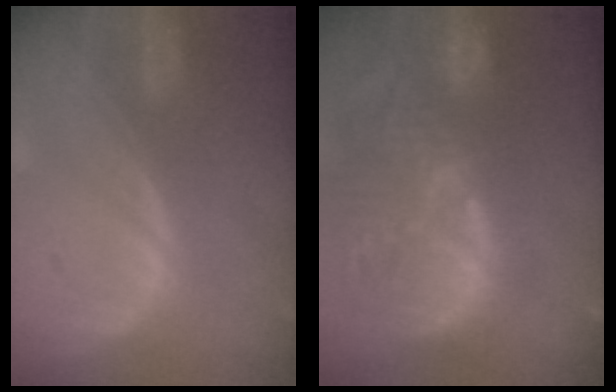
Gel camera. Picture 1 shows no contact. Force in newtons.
{"total": 14.8, "press": 13.1, "slide": 6.9}